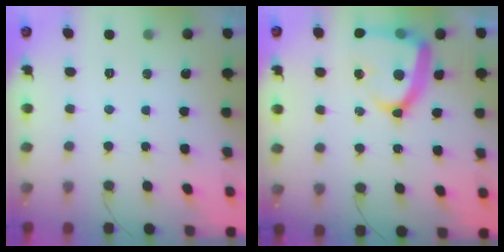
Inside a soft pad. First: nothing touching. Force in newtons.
{"total": 16.0, "press": 15.9, "slide": 1.6}